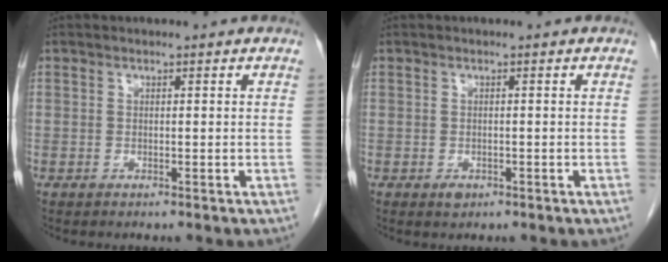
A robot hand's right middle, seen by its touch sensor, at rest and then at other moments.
{"total": 1.2, "force": [-0.6, 0.7, 0.7], "torque": [-0.010, 0.001, -0.005]}